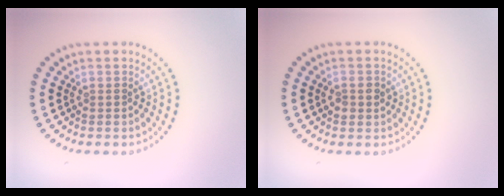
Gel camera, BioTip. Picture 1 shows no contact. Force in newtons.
{"total": 1.4, "press": 1.4, "slide": 0.2}